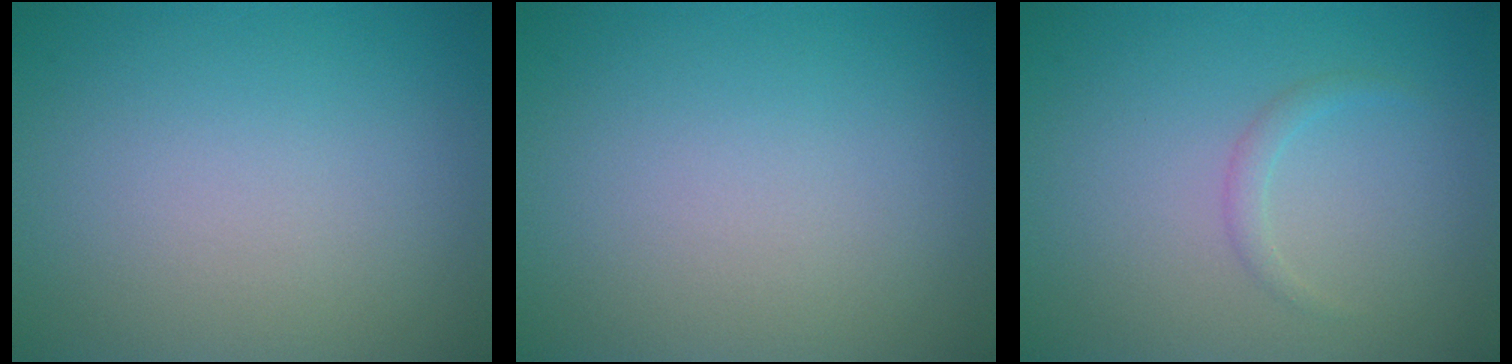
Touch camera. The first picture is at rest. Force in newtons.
{"total": 0.0}
{"total": 0.9, "press": 0.9, "slide": 0.1}